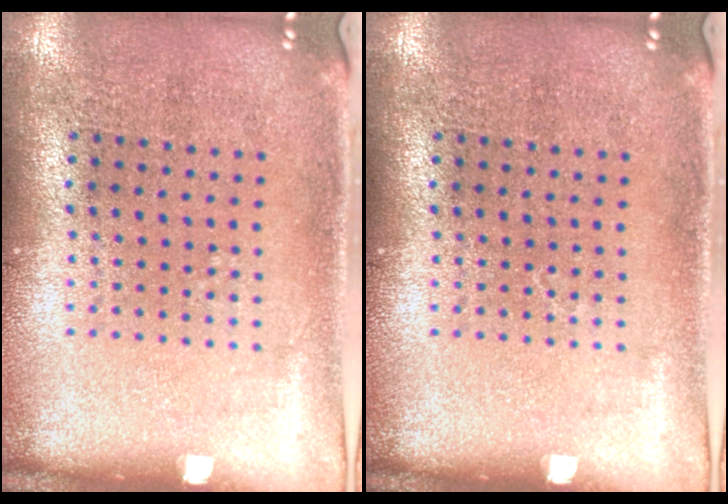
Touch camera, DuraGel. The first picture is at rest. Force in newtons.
{"total": 0.0}